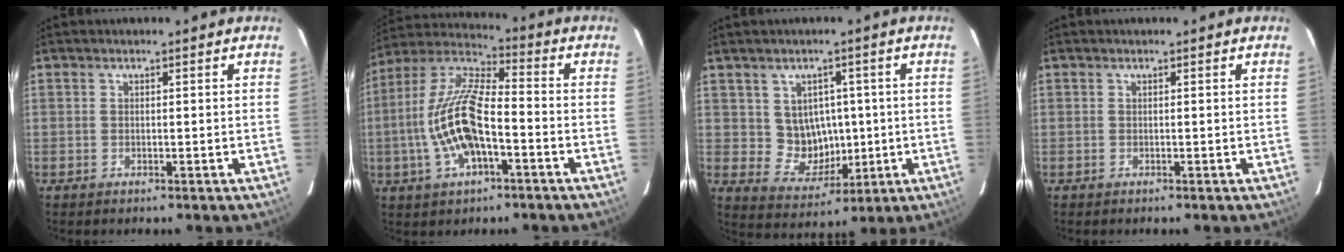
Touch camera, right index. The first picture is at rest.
{"total": 15.7, "force": [-4.3, 5.8, 13.9], "torque": [-0.285, 0.001, -0.083]}
{"total": 7.7, "force": [0.7, 7.2, 2.6], "torque": [-0.054, 0.006, 0.030]}
{"total": 0.0}